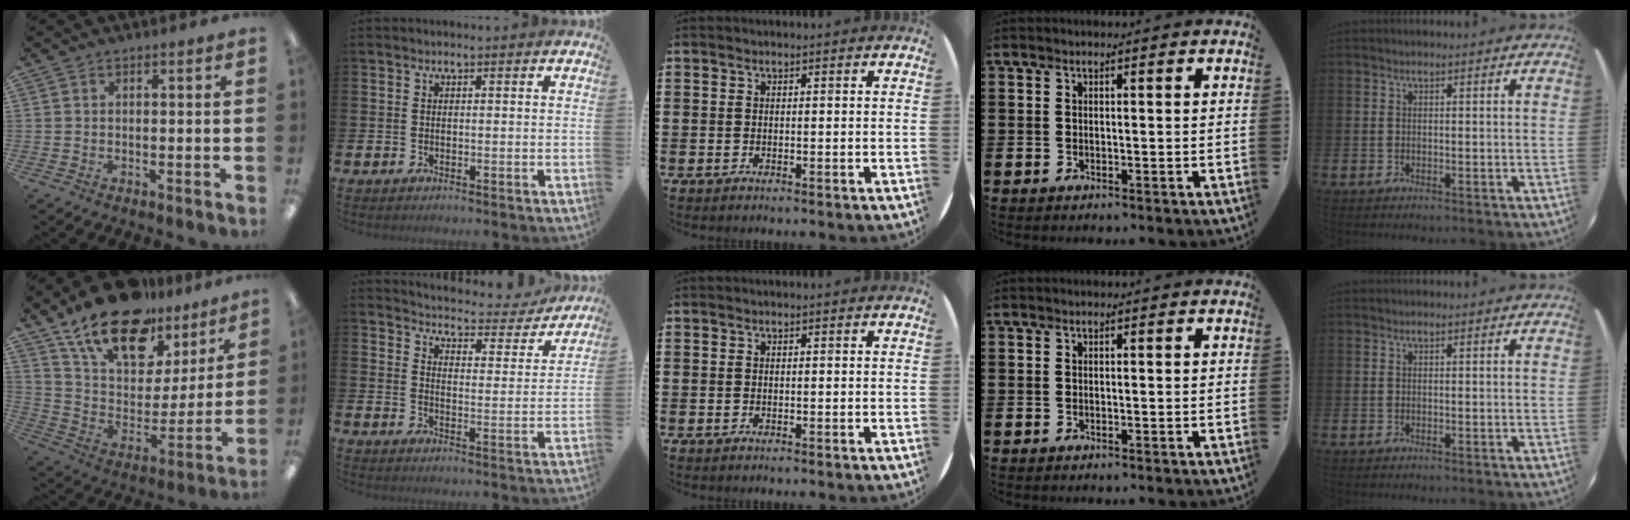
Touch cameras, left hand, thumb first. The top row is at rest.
{"thumb": {"total": 20.1, "force": [14.0, 10.1, 10.3], "torque": [-0.188, -0.082, 0.250]}, "index": {"total": 4.3, "force": [4.2, 0.9, 0.4], "torque": [-0.025, -0.039, 0.065]}}